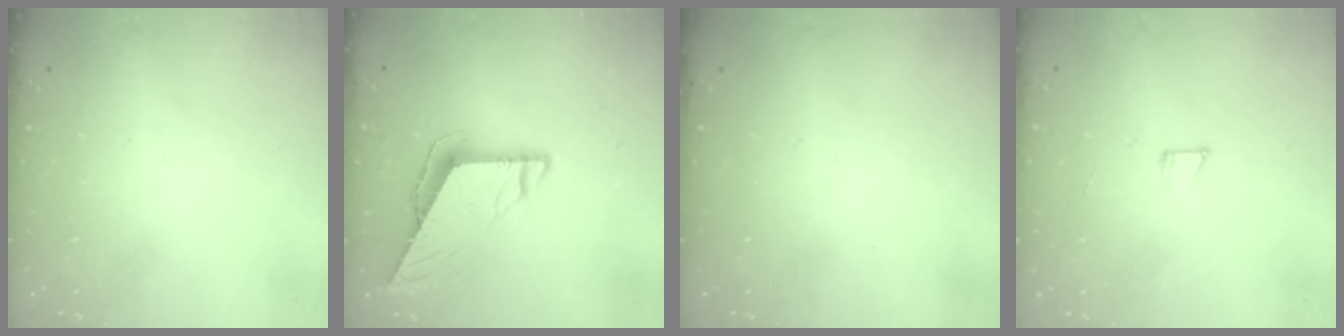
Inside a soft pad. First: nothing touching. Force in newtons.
{"total": 7.7, "press": 7.6, "slide": 0.6}
{"total": 0.0}
{"total": 2.6, "press": 2.6, "slide": 0.1}